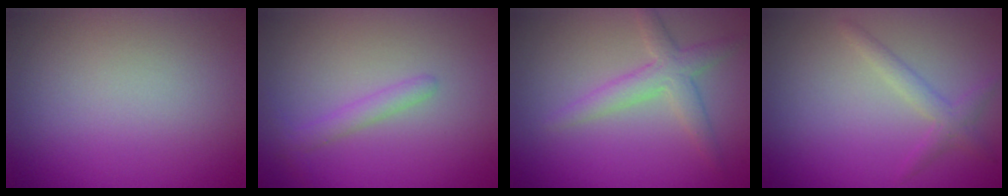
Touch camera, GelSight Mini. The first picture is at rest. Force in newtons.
{"total": 1.4, "press": 1.4, "slide": 0.0}
{"total": 2.9, "press": 2.9, "slide": 0.1}
{"total": 1.8, "press": 1.8, "slide": 0.0}